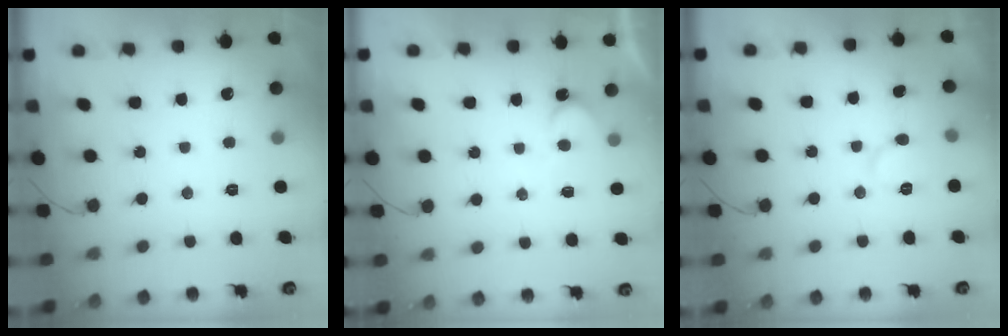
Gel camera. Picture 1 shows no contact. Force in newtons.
{"total": 4.0, "press": 4.0, "slide": 0.1}
{"total": 7.5, "press": 7.5, "slide": 0.3}